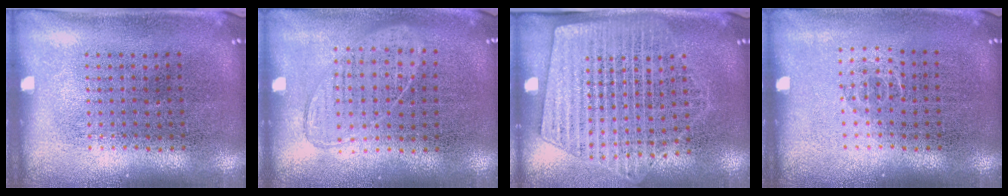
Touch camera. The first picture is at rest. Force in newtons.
{"total": 0.9, "press": 0.8, "slide": 0.4}
{"total": 1.8, "press": 1.5, "slide": 1.0}
{"total": 0.6, "press": 0.4, "slide": 0.4}